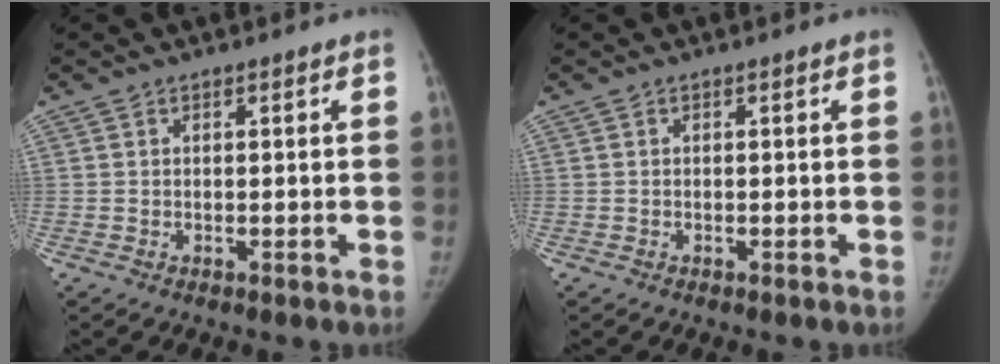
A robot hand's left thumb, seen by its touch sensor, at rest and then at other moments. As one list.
[{"total": 0.0}]